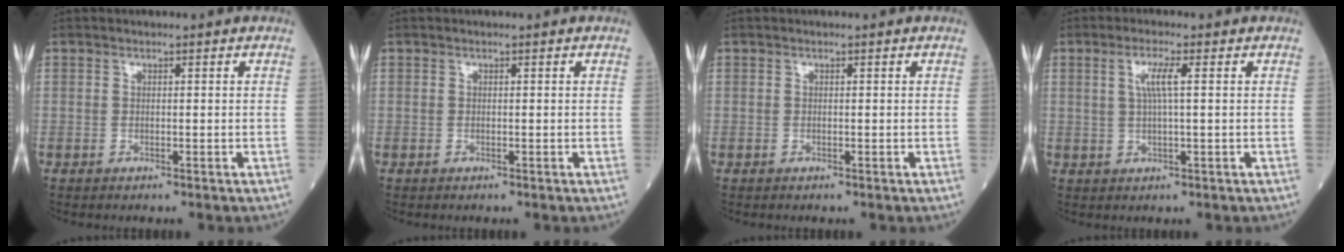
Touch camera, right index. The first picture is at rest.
{"total": 0.0}
{"total": 0.0}
{"total": 3.7, "force": [1.0, -0.1, 3.6], "torque": [-0.075, 0.003, 0.020]}